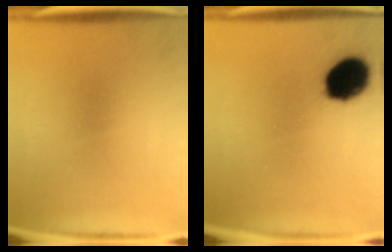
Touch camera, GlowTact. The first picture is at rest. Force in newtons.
{"total": 13.7}